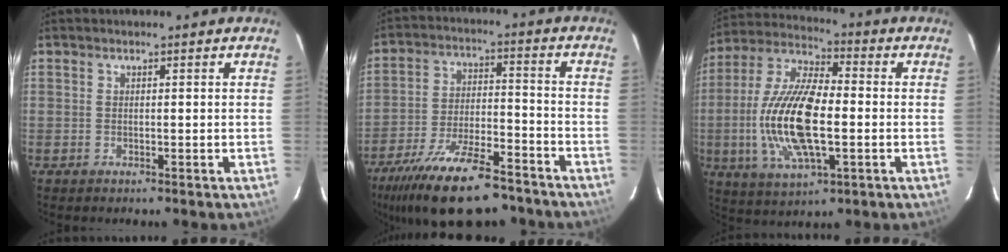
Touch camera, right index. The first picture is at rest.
{"total": 20.0, "force": [-15.4, 6.1, 11.3], "torque": [-0.219, -0.027, -0.245]}
{"total": 18.1, "force": [-2.7, 6.7, 16.6], "torque": [-0.341, -0.003, -0.052]}